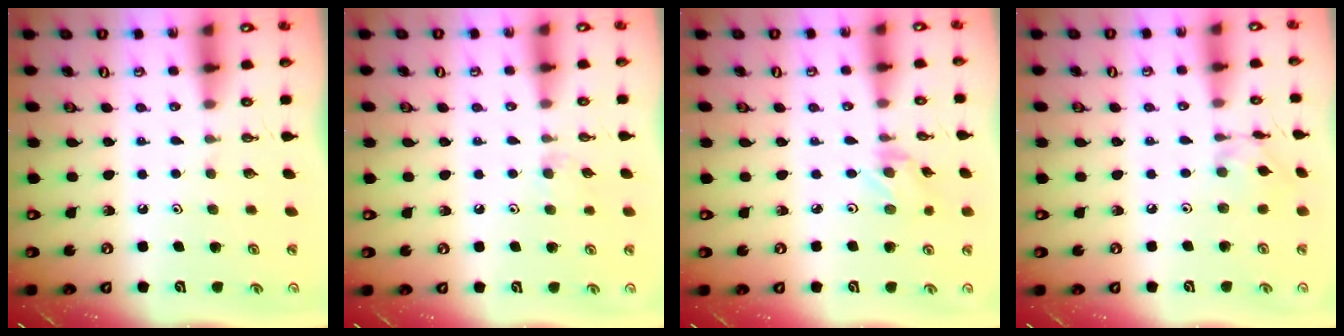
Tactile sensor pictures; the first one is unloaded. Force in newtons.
{"total": 4.5, "press": 4.4, "slide": 0.6}
{"total": 1.1, "press": 1.0, "slide": 0.4}
{"total": 3.8, "press": 3.8, "slide": 0.2}